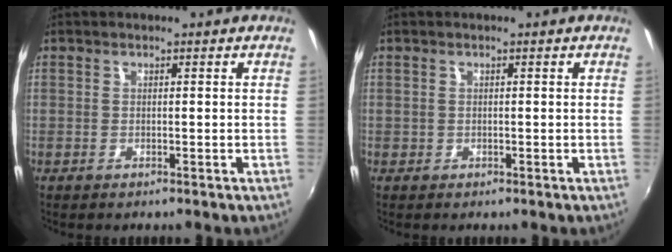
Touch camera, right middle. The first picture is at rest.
{"total": 0.6, "force": [-0.2, 0.5, 0.0], "torque": [0.001, -0.003, -0.003]}